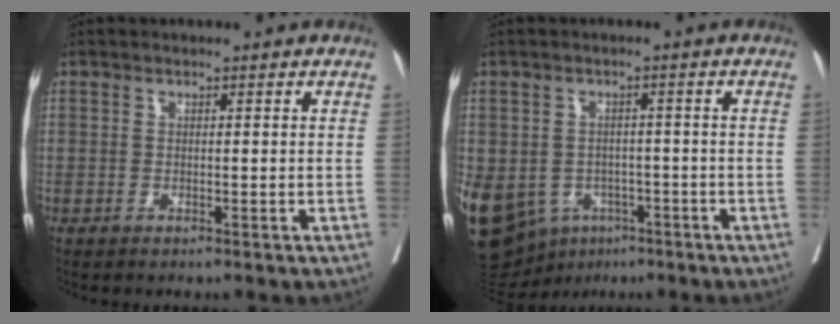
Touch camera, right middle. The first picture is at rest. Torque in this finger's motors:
{"motor_torque": [1.59, -0.55, 1.05, 0.21]}